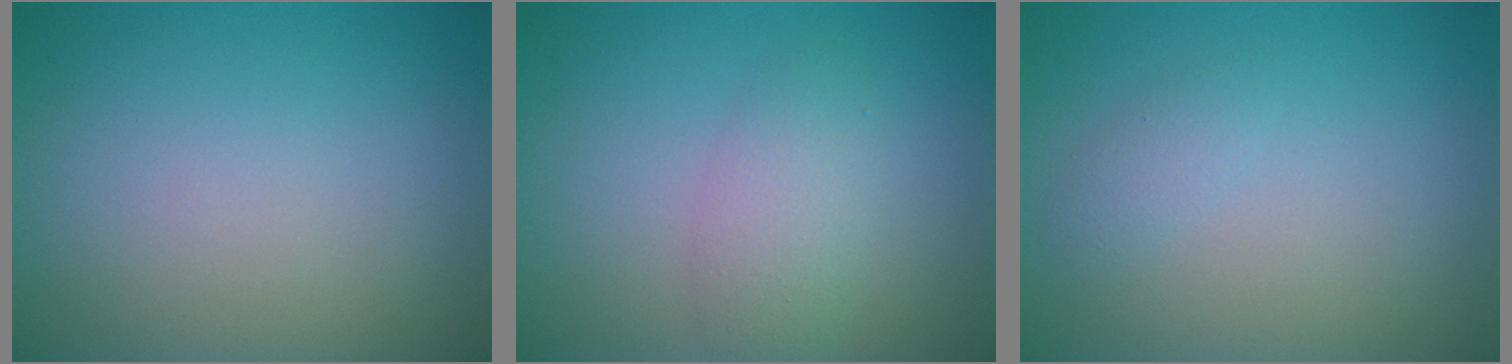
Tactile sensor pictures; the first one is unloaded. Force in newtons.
{"total": 2.7, "press": 2.7, "slide": 0.2}
{"total": 0.9, "press": 0.9, "slide": 0.0}